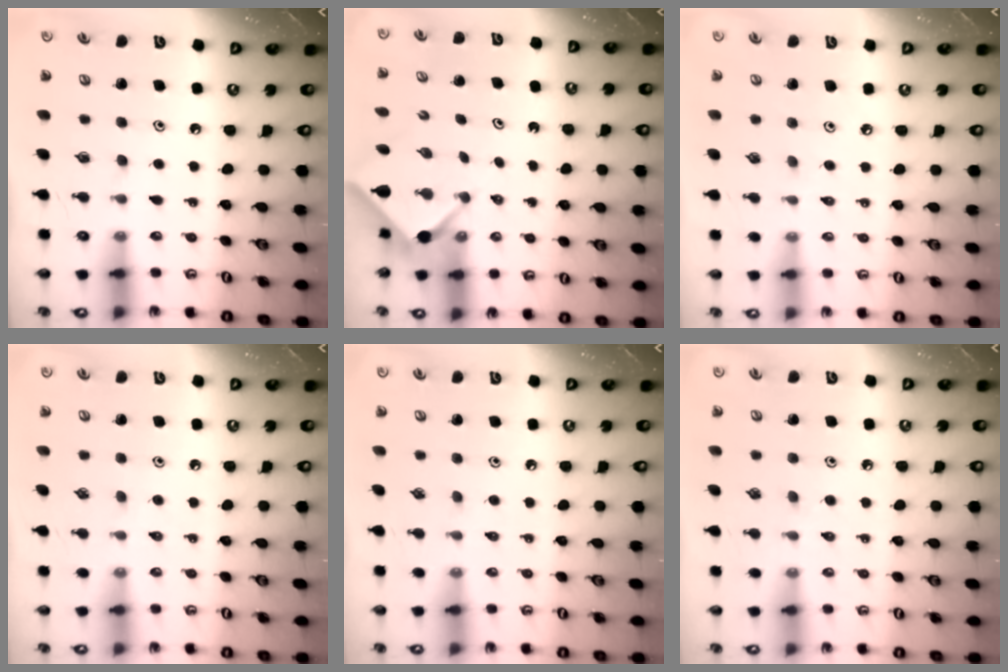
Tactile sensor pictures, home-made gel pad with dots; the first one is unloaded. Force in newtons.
{"total": 2.5, "press": 2.5, "slide": 0.2}
{"total": 2.4, "press": 2.3, "slide": 0.5}
{"total": 1.9, "press": 1.9, "slide": 0.3}
{"total": 2.0, "press": 2.0, "slide": 0.4}
{"total": 2.4, "press": 2.4, "slide": 0.5}